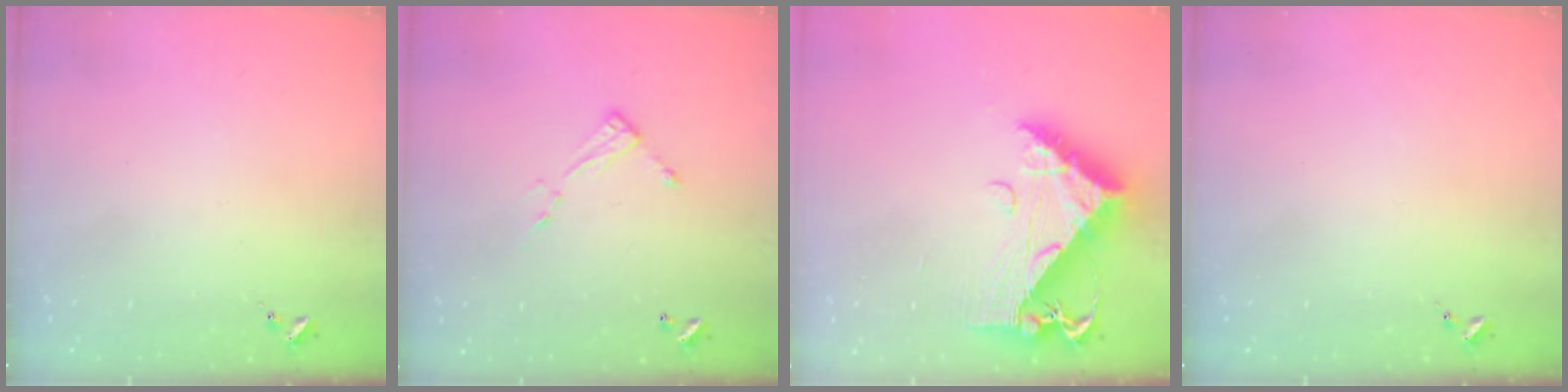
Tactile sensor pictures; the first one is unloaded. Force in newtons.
{"total": 6.4, "press": 6.4, "slide": 0.3}
{"total": 12.7, "press": 12.7, "slide": 1.3}
{"total": 0.0}